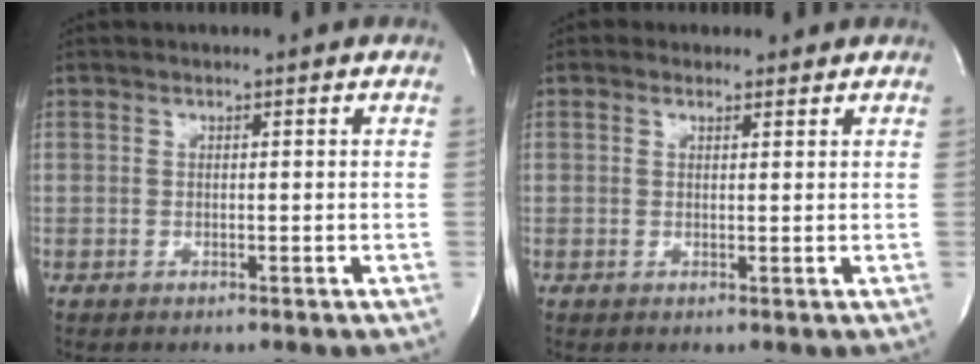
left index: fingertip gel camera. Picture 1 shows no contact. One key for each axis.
{"total": 1.8, "fx": 1.1, "fy": 1.3, "fz": 0.3, "tx": -0.010, "ty": 0.011, "tz": 0.015}